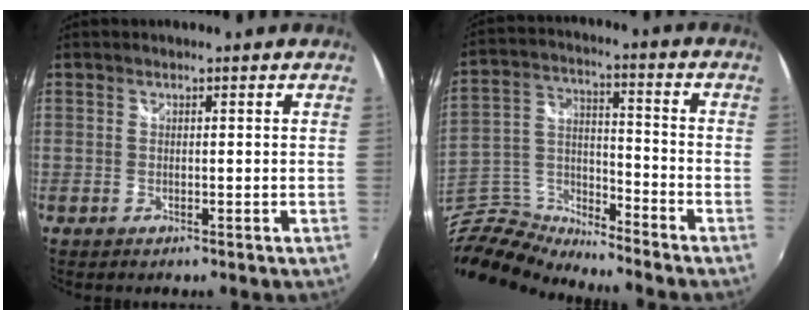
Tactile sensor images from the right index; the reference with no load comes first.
{"total": 15.0, "force": [-13.5, 4.3, 4.8], "torque": [-0.132, -0.005, -0.268]}